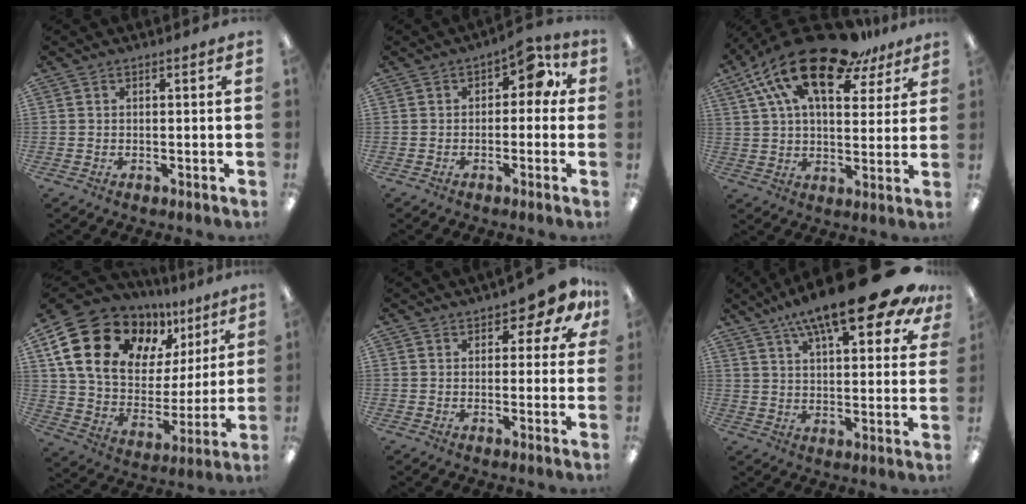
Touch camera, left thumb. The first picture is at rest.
{"total": 6.2, "force": [1.8, 3.9, 4.4], "torque": [-0.058, -0.006, 0.026]}
{"total": 20.6, "force": [13.2, 8.7, 13.2], "torque": [-0.252, -0.073, 0.227]}
{"total": 20.3, "force": [11.1, 13.4, 10.5], "torque": [-0.186, -0.056, 0.210]}
{"total": 5.5, "force": [3.5, 2.6, 3.3], "torque": [-0.040, -0.014, 0.059]}
{"total": 19.6, "force": [13.3, 5.1, 13.5], "torque": [-0.213, -0.076, 0.214]}